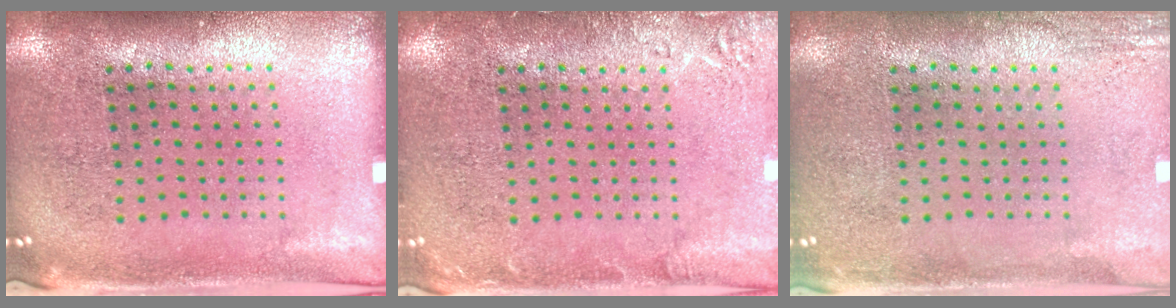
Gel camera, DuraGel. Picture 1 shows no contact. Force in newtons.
{"total": 2.0, "press": 2.0, "slide": 0.4}
{"total": 1.8, "press": 1.8, "slide": 0.2}